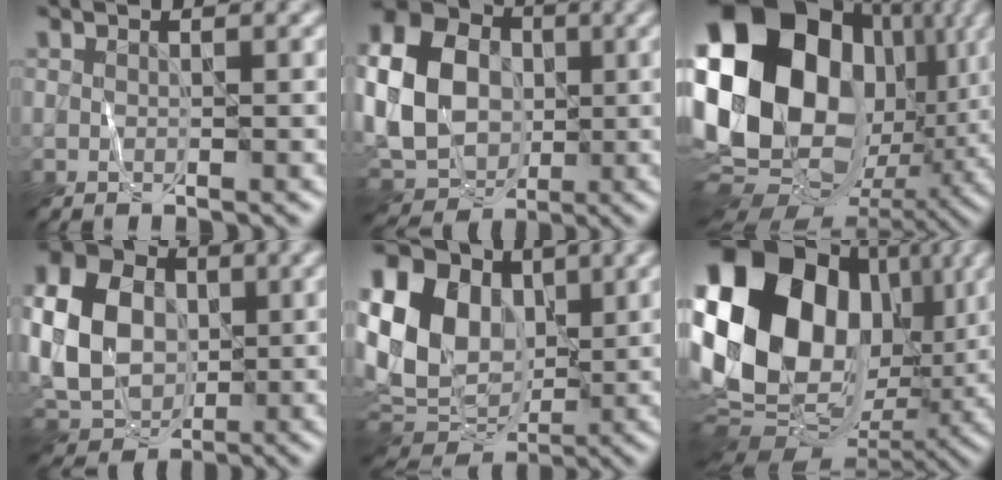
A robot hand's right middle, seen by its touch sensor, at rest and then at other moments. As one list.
[{"total": 15.6, "force": [0.3, 12.6, 9.2], "torque": [-0.207, 0.005, -0.012]}, {"total": 22.3, "force": [3.8, 16.4, 14.7], "torque": [-0.295, 0.002, 0.073]}, {"total": 11.0, "force": [0.4, 8.5, 7.0], "torque": [-0.173, 0.008, -0.004]}, {"total": 17.6, "force": [3.5, 13.3, 11.0], "torque": [-0.252, 0.036, 0.060]}, {"total": 20.1, "force": [4.0, 15.1, 12.7], "torque": [-0.274, 0.016, 0.079]}]